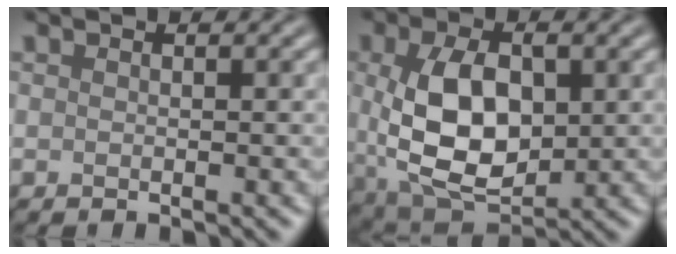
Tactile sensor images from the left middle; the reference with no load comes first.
{"total": 9.6, "force": [0.2, 5.7, 7.6], "torque": [-0.155, -0.011, 0.014]}